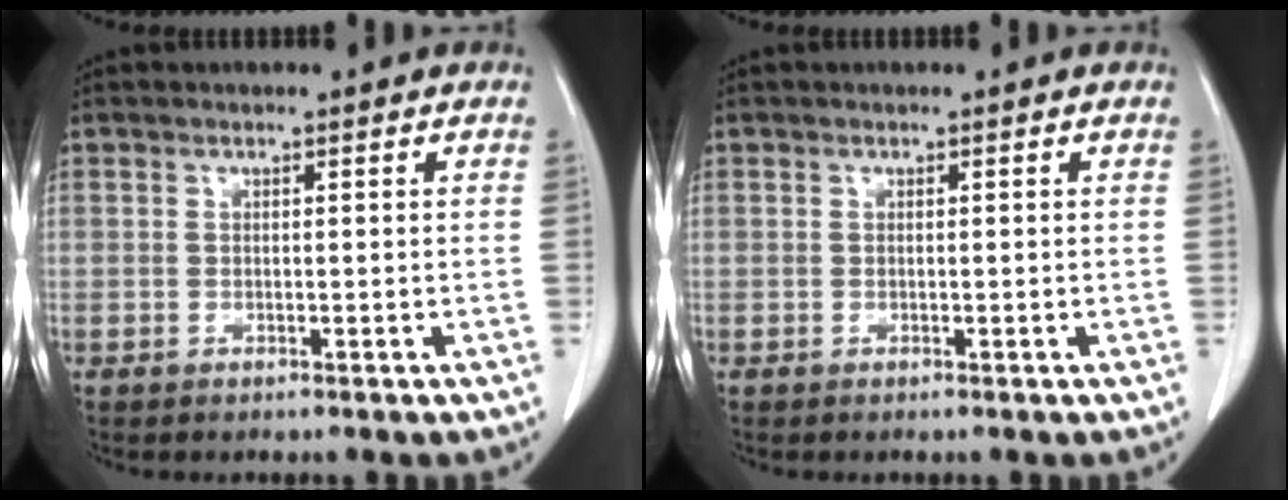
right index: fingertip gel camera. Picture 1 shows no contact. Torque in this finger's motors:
{"motor_torque": [0.00, 0.00, 0.00, 0.00]}